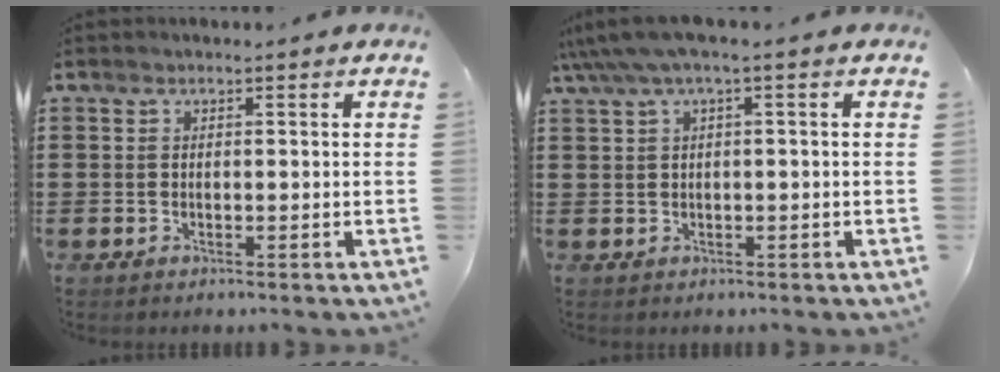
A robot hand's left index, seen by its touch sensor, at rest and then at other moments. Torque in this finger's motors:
{"motor_torque": [1.37, -0.77, 0.63, 0.20]}